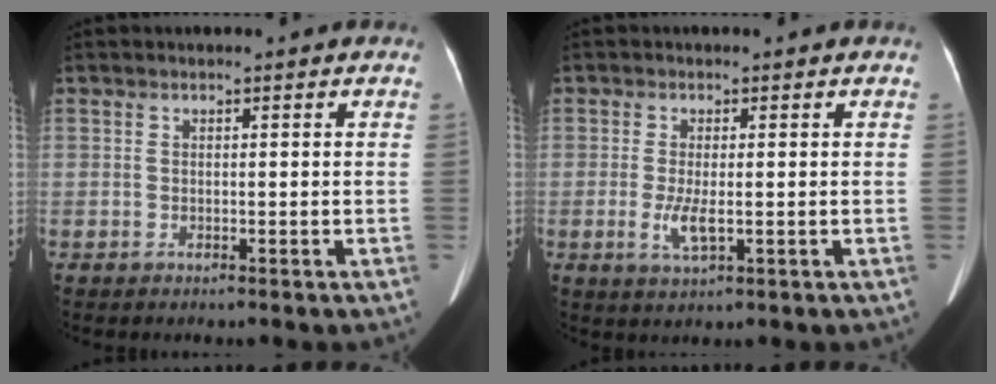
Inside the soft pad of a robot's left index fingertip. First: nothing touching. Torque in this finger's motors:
{"motor_torque": [0.68, 0.27, 0.30, 0.03]}